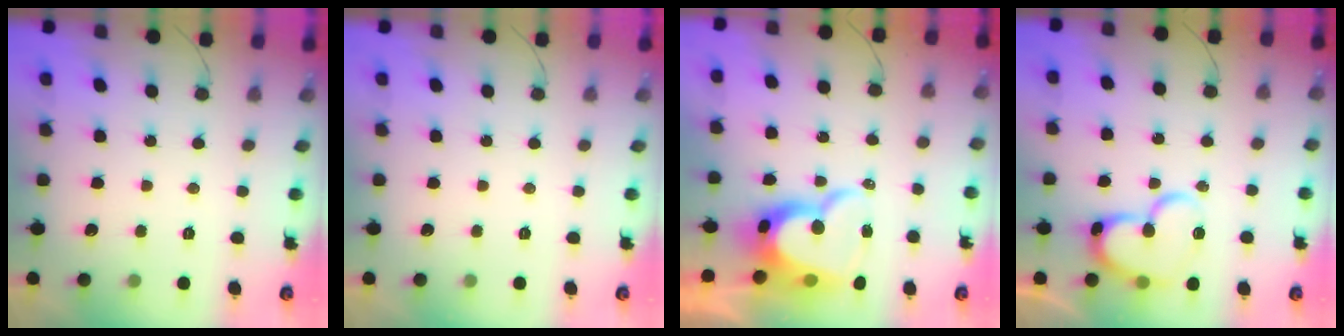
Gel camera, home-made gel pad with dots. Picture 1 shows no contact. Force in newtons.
{"total": 0.0}
{"total": 15.6, "press": 15.5, "slide": 1.3}
{"total": 14.6, "press": 14.5, "slide": 1.6}